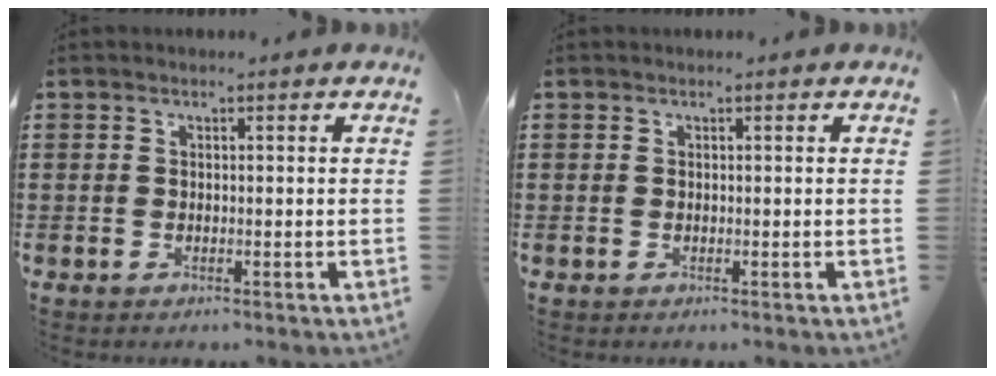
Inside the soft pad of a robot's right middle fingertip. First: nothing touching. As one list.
[{"total": 0.0}]